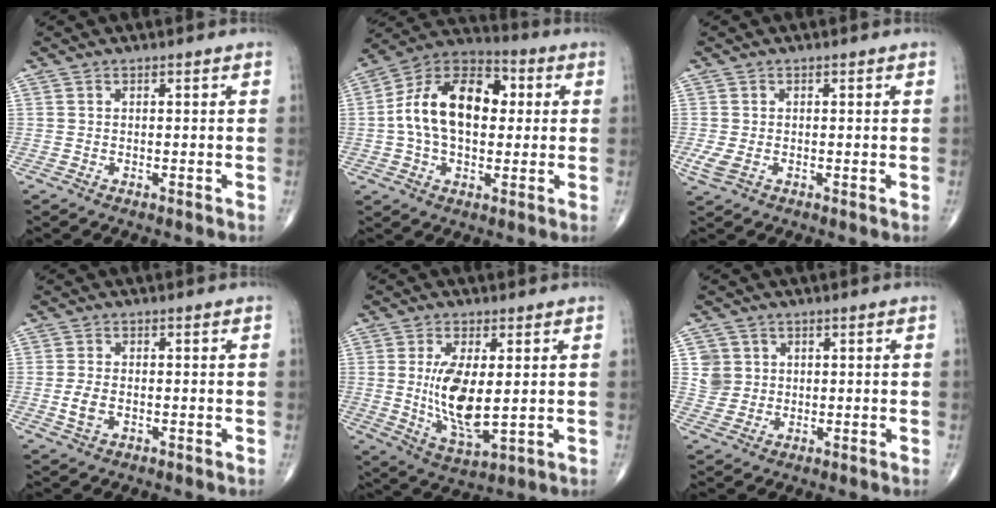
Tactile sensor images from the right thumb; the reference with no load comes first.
{"total": 17.9, "force": [1.7, 11.1, 13.9], "torque": [-0.217, 0.030, 0.020]}
{"total": 2.7, "force": [-0.5, 1.5, 2.2], "torque": [-0.055, -0.007, -0.008]}
{"total": 3.3, "force": [-0.6, 2.0, 2.6], "torque": [-0.053, 0.000, -0.011]}
{"total": 11.8, "force": [0.8, 4.7, 10.7], "torque": [-0.199, -0.025, 0.025]}
{"total": 4.6, "force": [1.2, 4.4, 0.6], "torque": [0.012, -0.003, 0.024]}